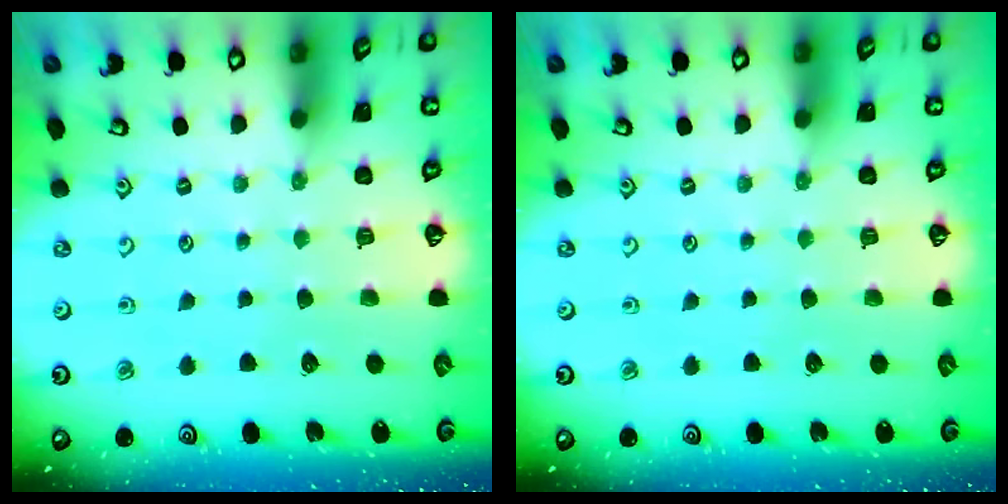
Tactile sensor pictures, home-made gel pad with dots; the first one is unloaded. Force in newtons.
{"total": 0.0}